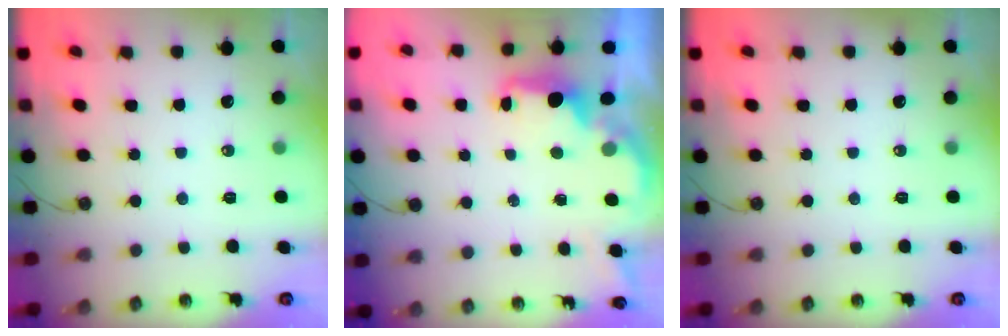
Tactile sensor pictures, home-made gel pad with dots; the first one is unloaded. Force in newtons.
{"total": 2.2, "press": 2.0, "slide": 0.8}
{"total": 0.0}